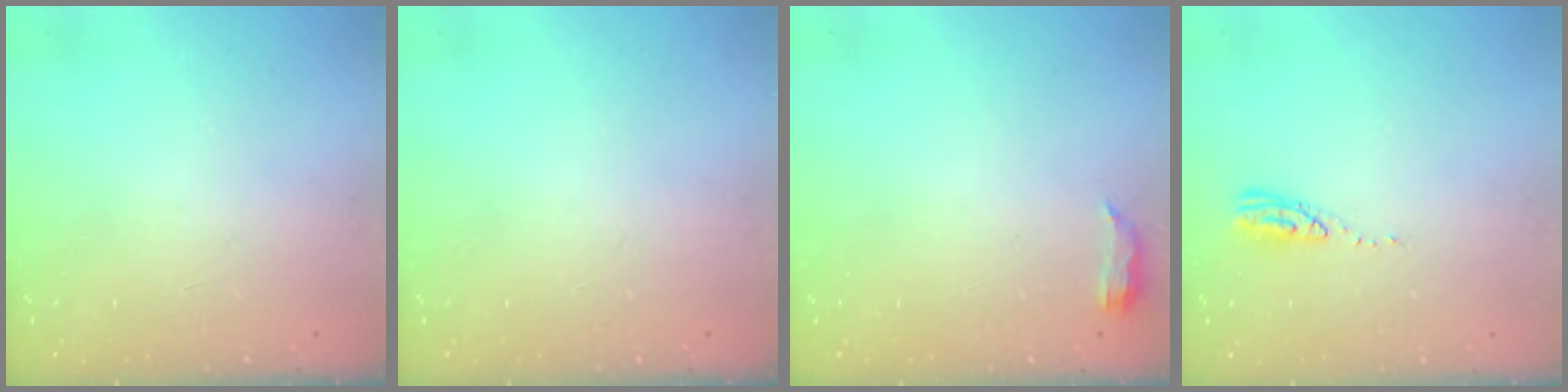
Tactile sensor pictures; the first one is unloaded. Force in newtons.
{"total": 0.0}
{"total": 5.1, "press": 4.8, "slide": 1.7}
{"total": 6.5, "press": 6.5, "slide": 0.5}